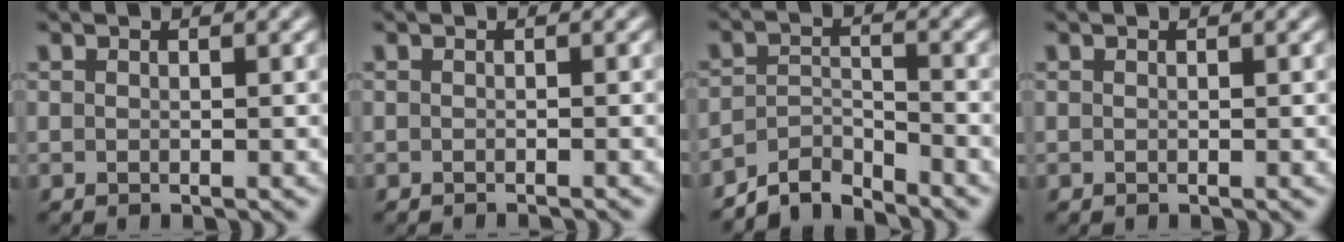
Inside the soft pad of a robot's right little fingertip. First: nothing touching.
{"total": 0.8, "force": [-0.8, -0.4, 0.0], "torque": [-0.002, -0.001, -0.011]}
{"total": 4.5, "force": [-4.0, 1.4, 1.5], "torque": [-0.028, -0.017, -0.066]}
{"total": 0.0}